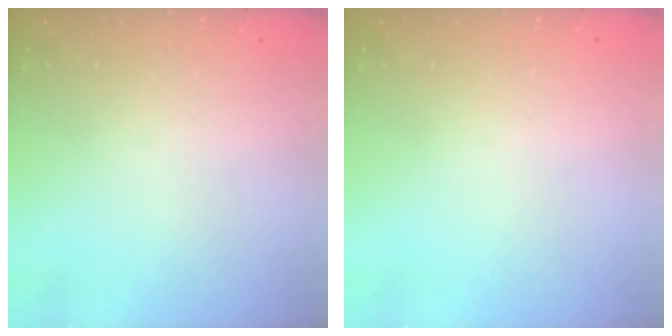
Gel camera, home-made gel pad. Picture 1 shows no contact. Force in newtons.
{"total": 0.0}